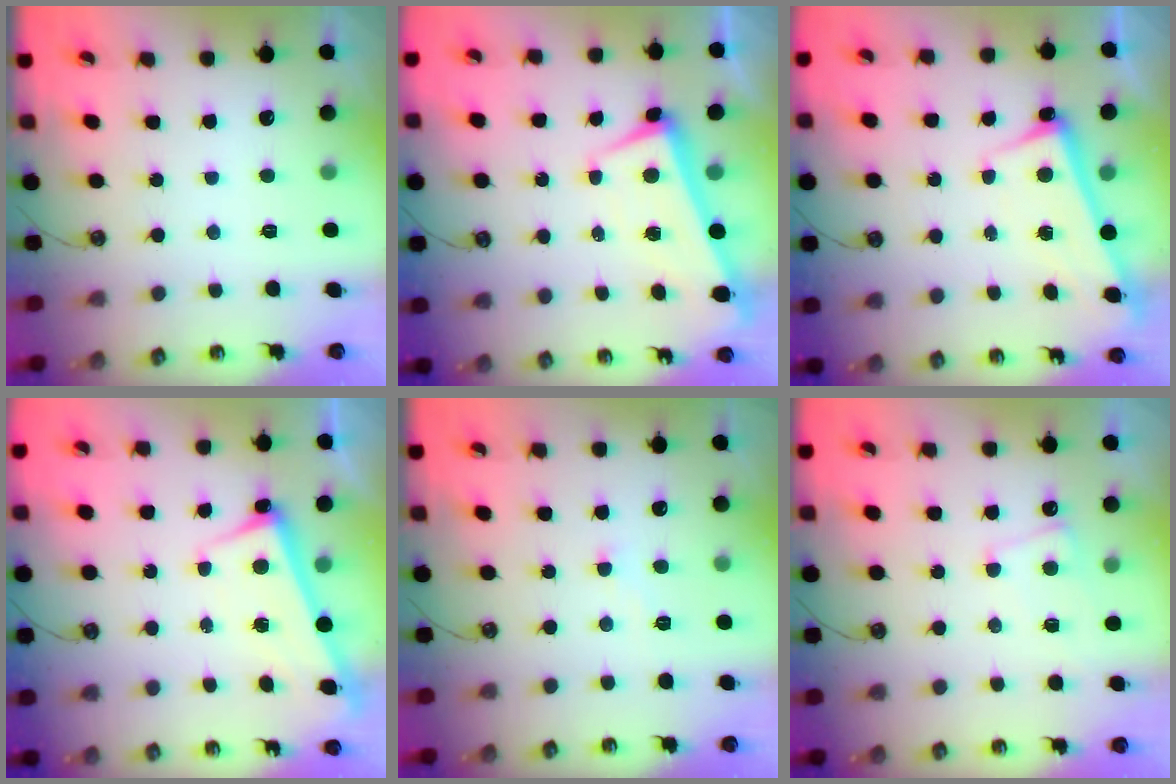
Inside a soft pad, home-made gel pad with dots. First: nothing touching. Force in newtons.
{"total": 2.0, "press": 1.9, "slide": 0.6}
{"total": 2.5, "press": 2.5, "slide": 0.7}
{"total": 2.7, "press": 2.7, "slide": 0.4}
{"total": 0.8, "press": 0.7, "slide": 0.4}
{"total": 1.1, "press": 0.9, "slide": 0.5}